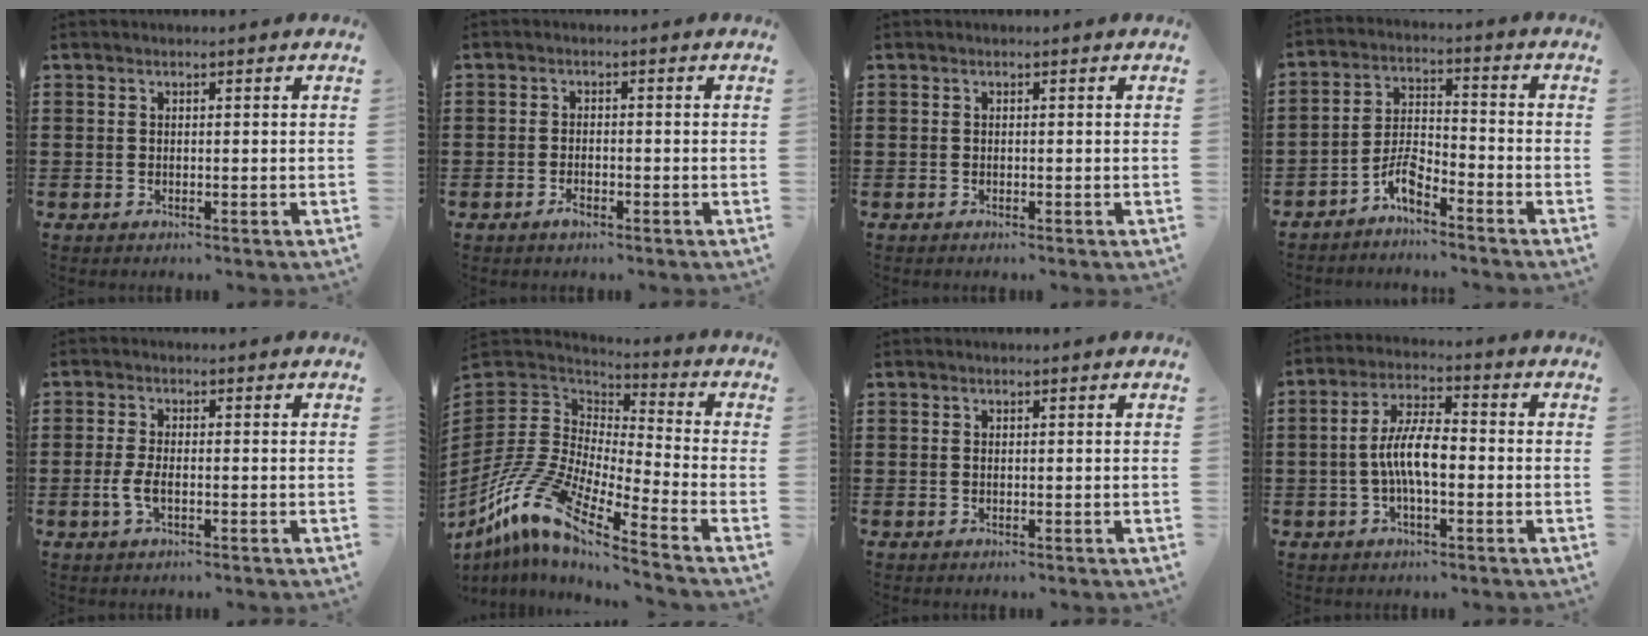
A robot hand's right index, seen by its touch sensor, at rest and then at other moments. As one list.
[{"total": 1.8, "force": [-1.1, 0.7, 1.3], "torque": [-0.024, 0.000, -0.020]}, {"total": 0.0}, {"total": 4.9, "force": [-4.1, 1.3, 2.5], "torque": [-0.060, 0.005, -0.085]}, {"total": 3.0, "force": [-0.8, 1.1, 2.6], "torque": [-0.061, -0.003, -0.017]}, {"total": 12.7, "force": [-9.8, 2.8, 7.5], "torque": [-0.195, -0.005, -0.208]}, {"total": 0.0}, {"total": 7.2, "force": [-1.1, 2.4, 6.7], "torque": [-0.138, 0.002, -0.025]}]